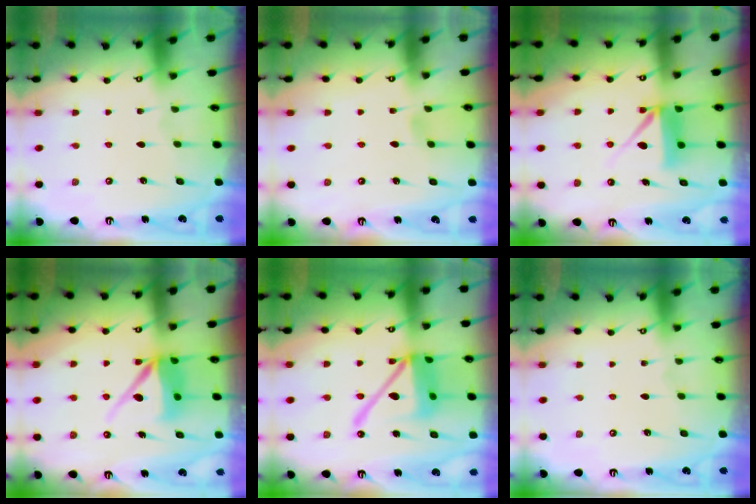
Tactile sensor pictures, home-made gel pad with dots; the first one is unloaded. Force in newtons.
{"total": 3.7, "press": 3.7, "slide": 0.6}
{"total": 8.5, "press": 8.5, "slide": 0.8}
{"total": 9.5, "press": 9.5, "slide": 0.6}
{"total": 16.4, "press": 16.2, "slide": 2.2}
{"total": 0.0}